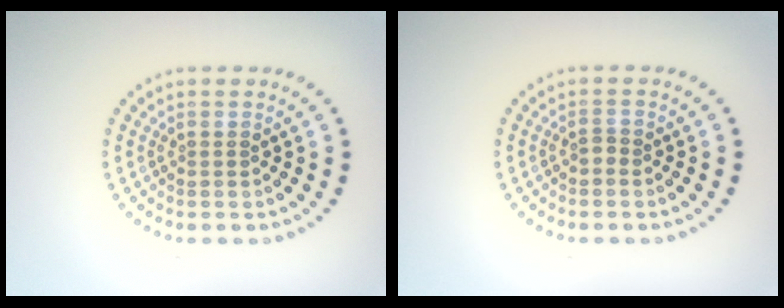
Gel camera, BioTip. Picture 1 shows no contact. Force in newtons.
{"total": 0.8, "press": 0.6, "slide": 0.6}